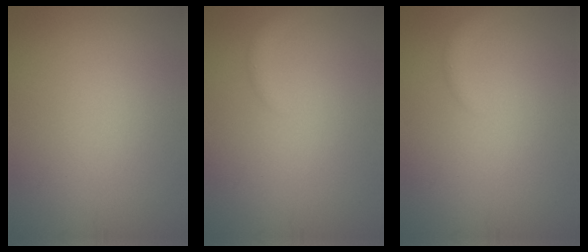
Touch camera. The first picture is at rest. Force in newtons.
{"total": 1.4, "press": 1.4, "slide": 0.2}
{"total": 1.4, "press": 1.4, "slide": 0.2}